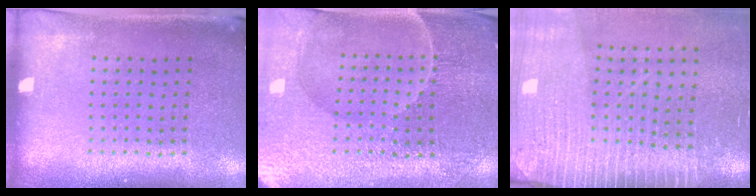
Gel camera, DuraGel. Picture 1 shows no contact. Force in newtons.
{"total": 3.5, "press": 3.5, "slide": 0.2}
{"total": 3.7, "press": 3.3, "slide": 1.6}